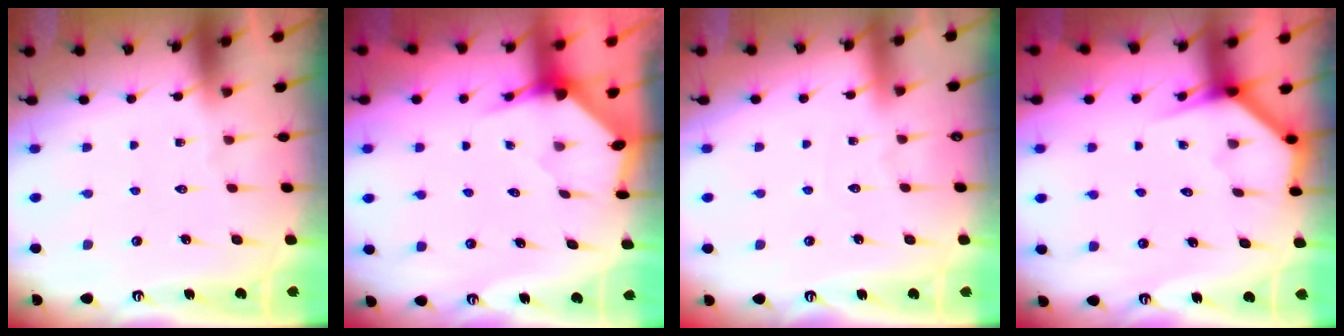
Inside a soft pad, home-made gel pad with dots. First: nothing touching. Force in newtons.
{"total": 3.2, "press": 3.2, "slide": 0.3}
{"total": 2.6, "press": 2.6, "slide": 0.3}
{"total": 3.6, "press": 3.6, "slide": 0.2}